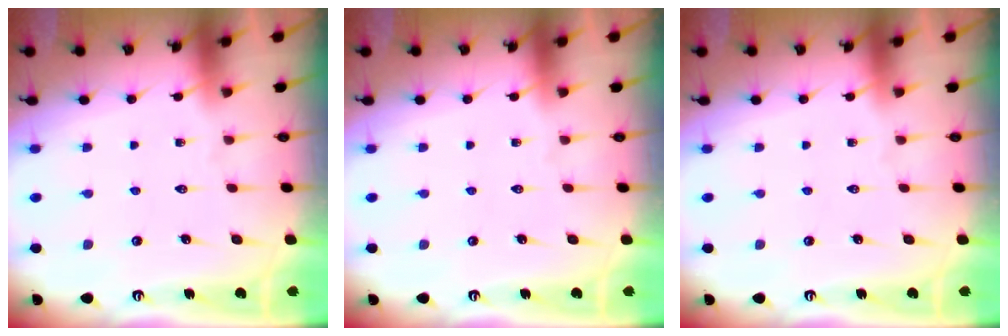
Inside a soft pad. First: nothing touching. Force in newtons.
{"total": 0.0}
{"total": 0.0}